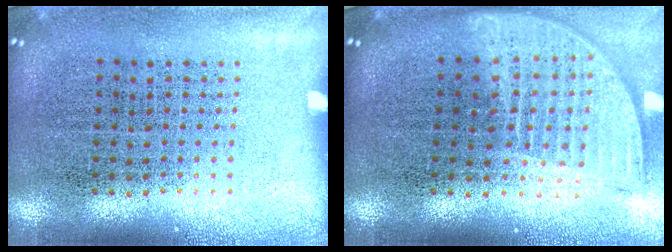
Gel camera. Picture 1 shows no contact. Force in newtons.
{"total": 1.9, "press": 1.5, "slide": 1.1}